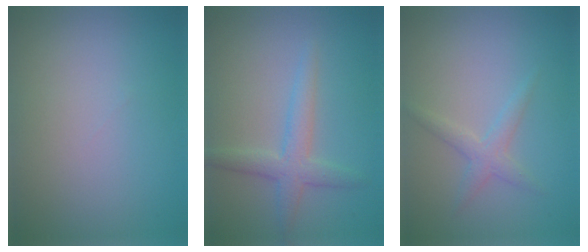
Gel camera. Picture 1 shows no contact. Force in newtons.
{"total": 2.9, "press": 2.9, "slide": 0.0}
{"total": 1.9, "press": 1.9, "slide": 0.0}